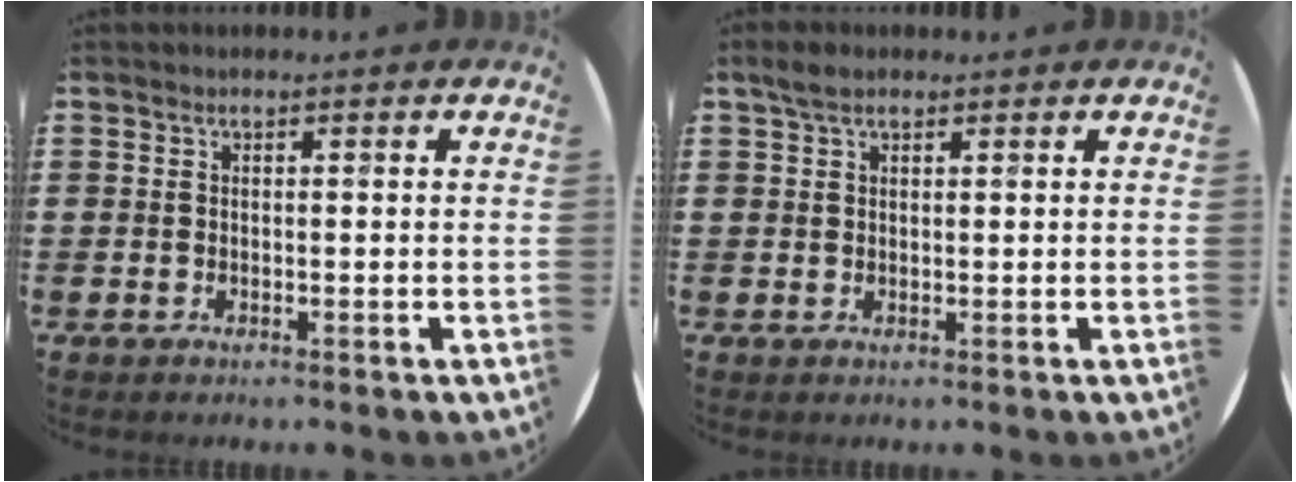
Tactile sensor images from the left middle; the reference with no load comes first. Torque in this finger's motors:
{"motor_torque": [0.23, -0.10, -0.21, -0.07]}